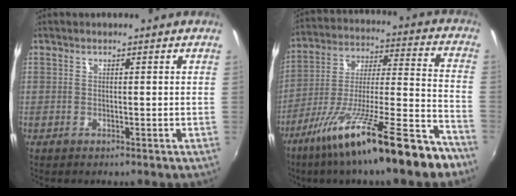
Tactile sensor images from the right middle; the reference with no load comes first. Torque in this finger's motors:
{"motor_torque": [1.31, -0.83, 1.06, 0.21]}